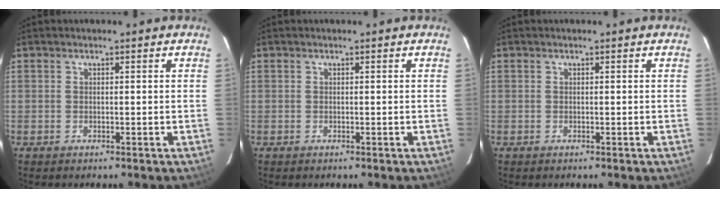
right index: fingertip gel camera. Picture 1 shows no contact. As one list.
[{"total": 0.0}, {"total": 0.0}]